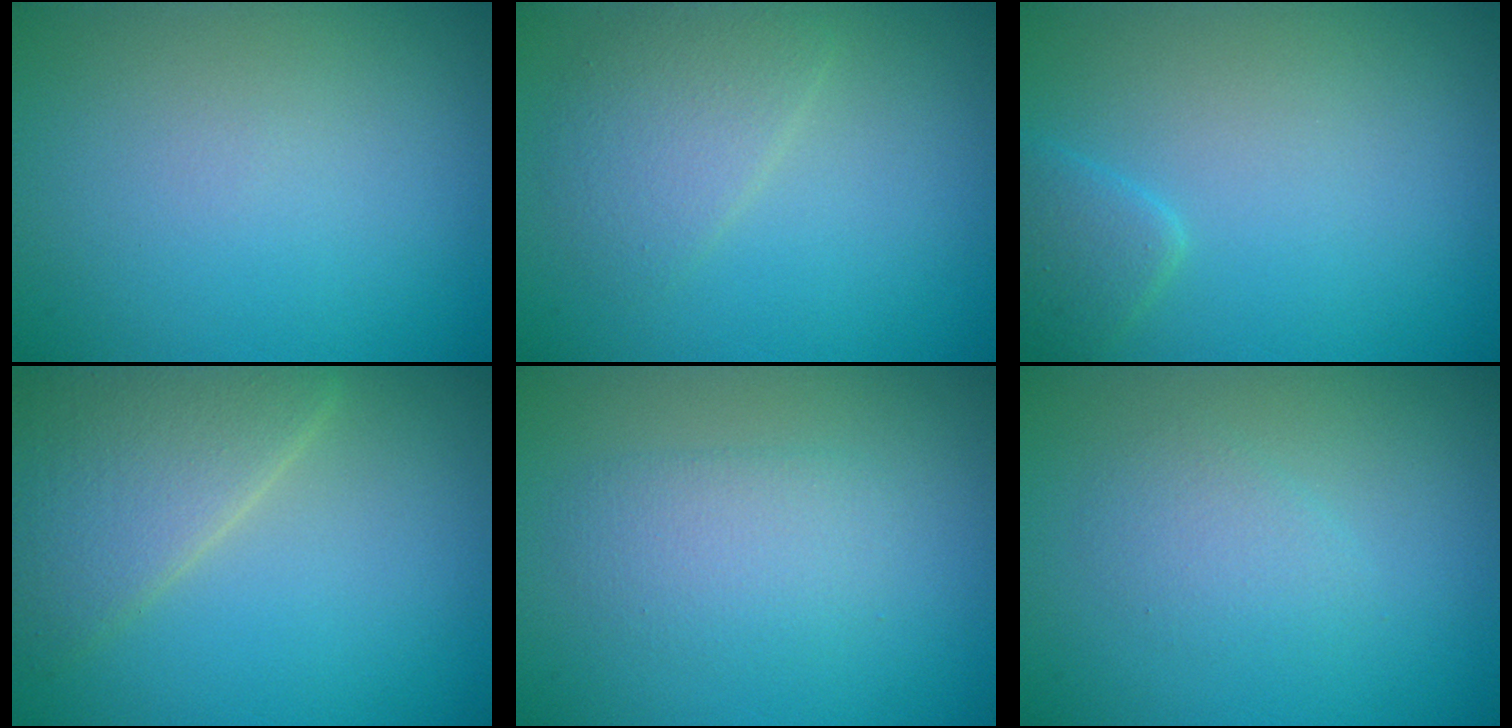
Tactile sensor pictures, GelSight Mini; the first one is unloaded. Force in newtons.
{"total": 2.5, "press": 2.5, "slide": 0.1}
{"total": 1.8, "press": 1.8, "slide": 0.1}
{"total": 4.9, "press": 4.9, "slide": 0.3}
{"total": 2.3, "press": 2.2, "slide": 0.1}
{"total": 1.6, "press": 1.6, "slide": 0.1}